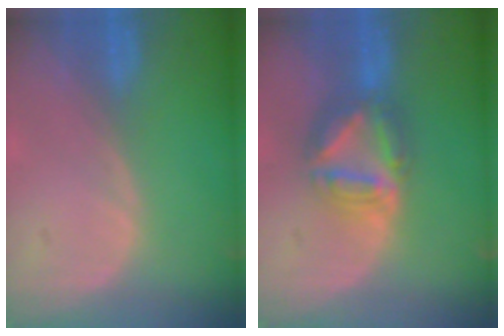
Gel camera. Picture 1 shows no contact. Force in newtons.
{"total": 7.9, "press": 6.7, "slide": 4.2}